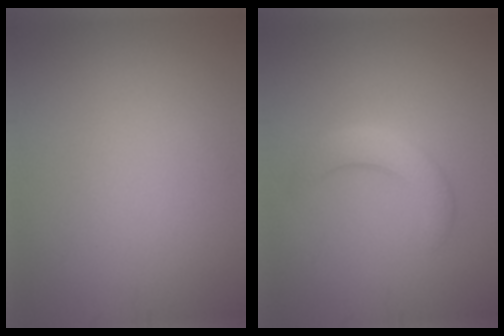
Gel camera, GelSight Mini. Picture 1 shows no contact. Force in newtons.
{"total": 2.9, "press": 2.9, "slide": 0.2}